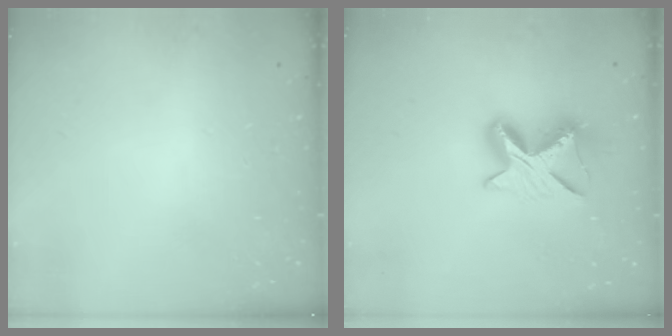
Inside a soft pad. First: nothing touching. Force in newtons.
{"total": 9.3, "press": 9.3, "slide": 0.2}